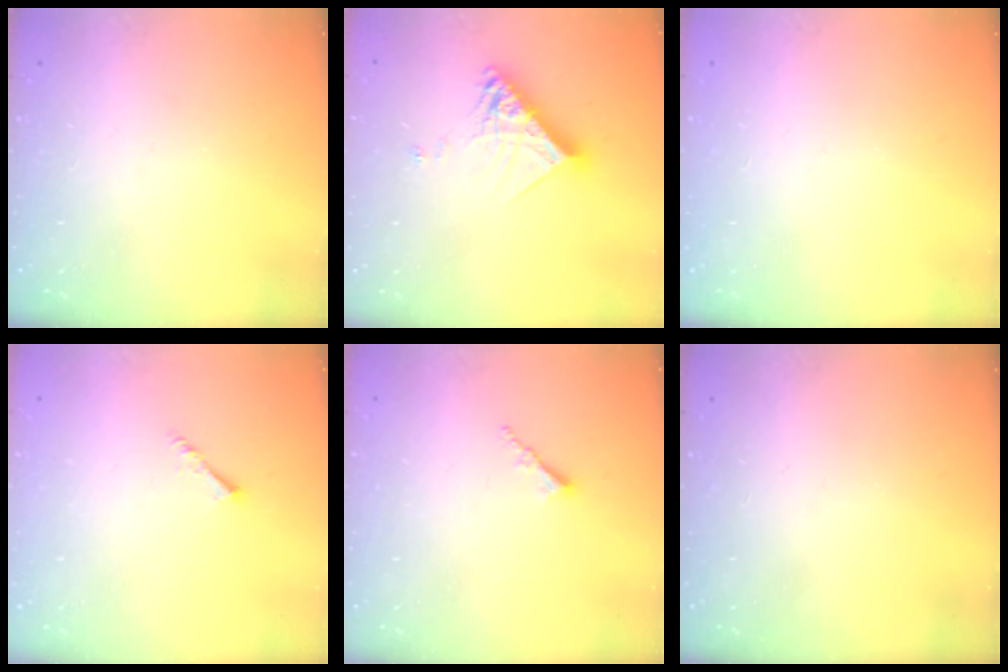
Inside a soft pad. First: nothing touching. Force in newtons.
{"total": 12.3, "press": 12.3, "slide": 0.9}
{"total": 0.0}
{"total": 1.6, "press": 1.6, "slide": 0.3}
{"total": 1.7, "press": 1.7, "slide": 0.3}
{"total": 0.0}